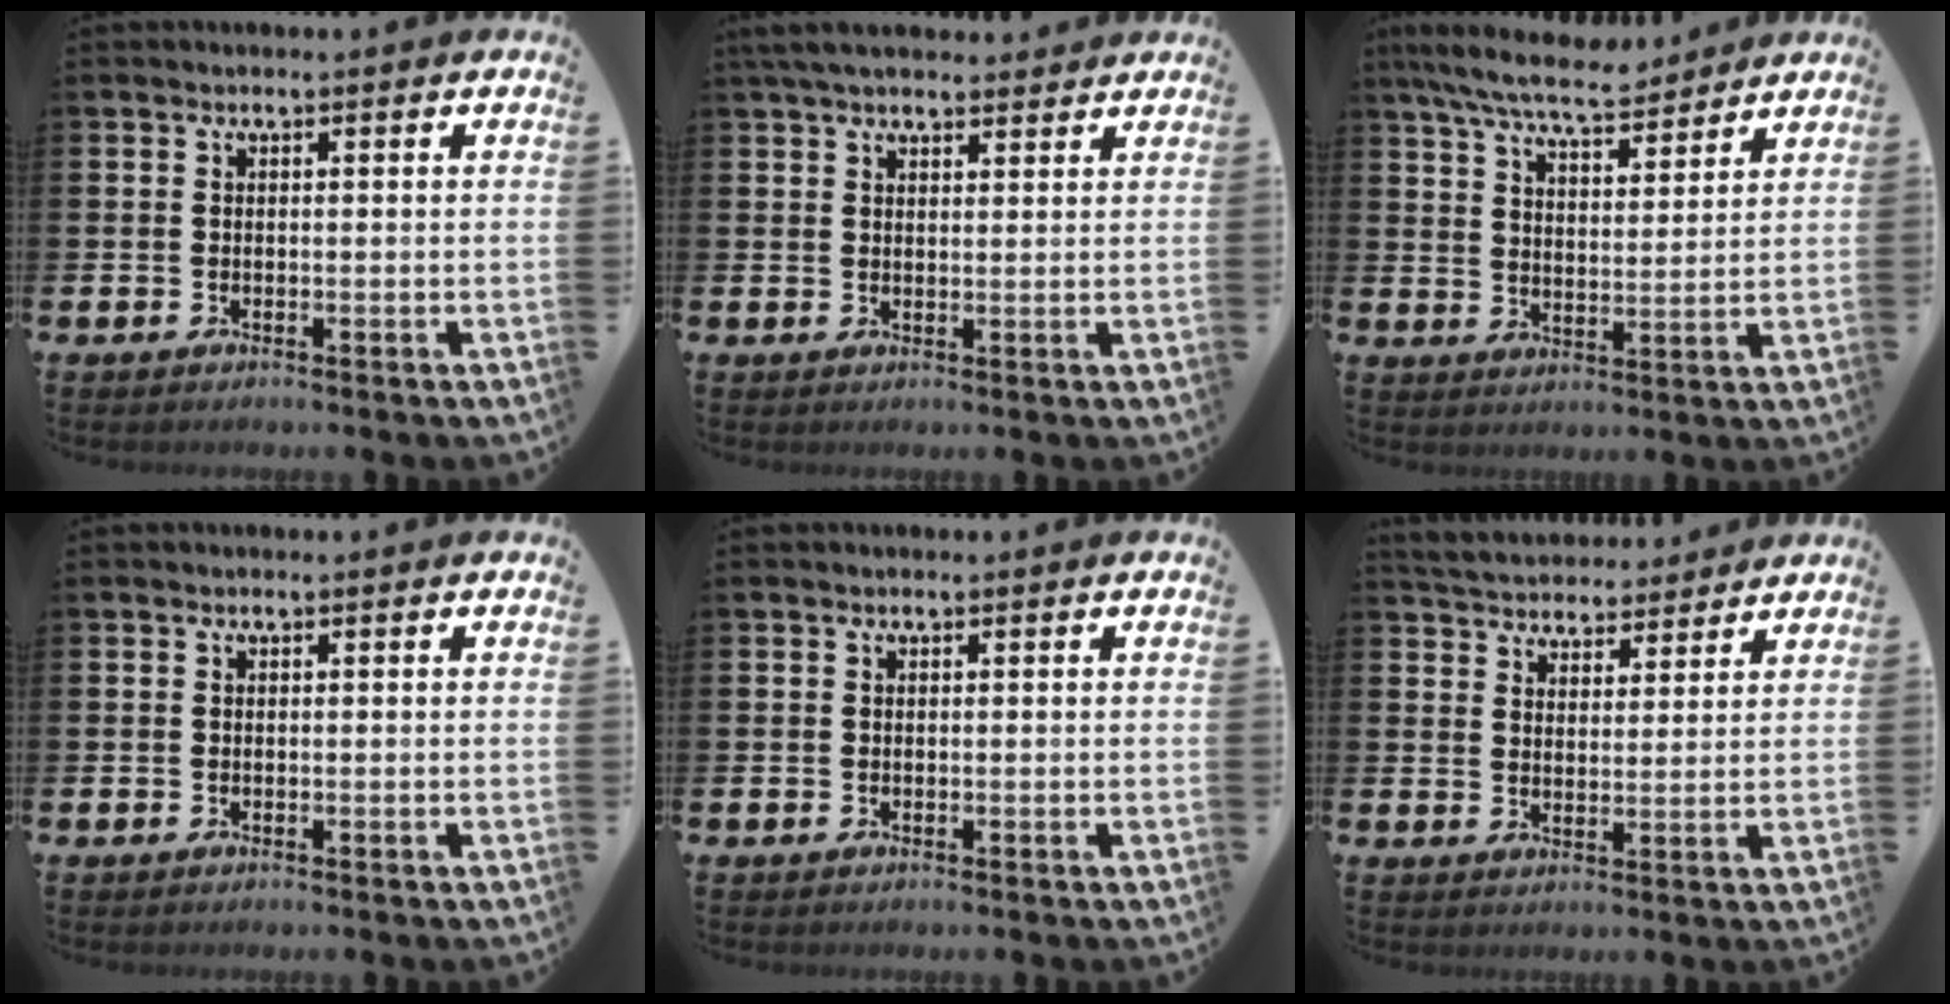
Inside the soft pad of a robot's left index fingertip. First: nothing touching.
{"total": 4.2, "force": [3.8, 1.2, 1.4], "torque": [-0.031, -0.008, 0.070]}
{"total": 8.3, "force": [7.7, 1.1, 2.9], "torque": [-0.081, -0.031, 0.141]}
{"total": 0.0}
{"total": 0.0}
{"total": 4.7, "force": [4.5, 1.1, -0.3], "torque": [-0.016, -0.028, 0.082]}